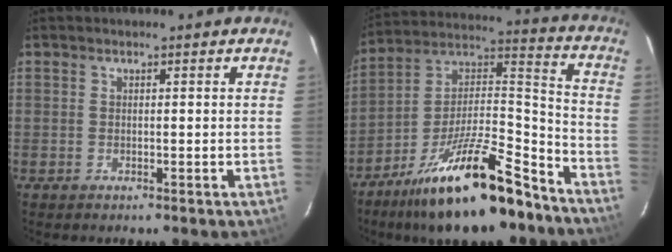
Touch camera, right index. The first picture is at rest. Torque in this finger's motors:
{"motor_torque": [1.56, -0.58, 1.05, 0.21]}